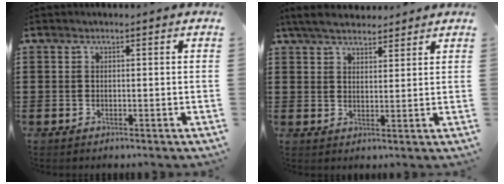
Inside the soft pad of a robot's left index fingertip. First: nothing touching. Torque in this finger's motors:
{"motor_torque": [1.26, -0.88, 0.22, 0.10]}